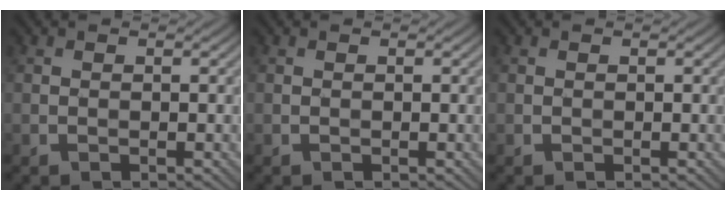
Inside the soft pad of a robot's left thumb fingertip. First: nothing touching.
{"total": 0.0}
{"total": 0.0}